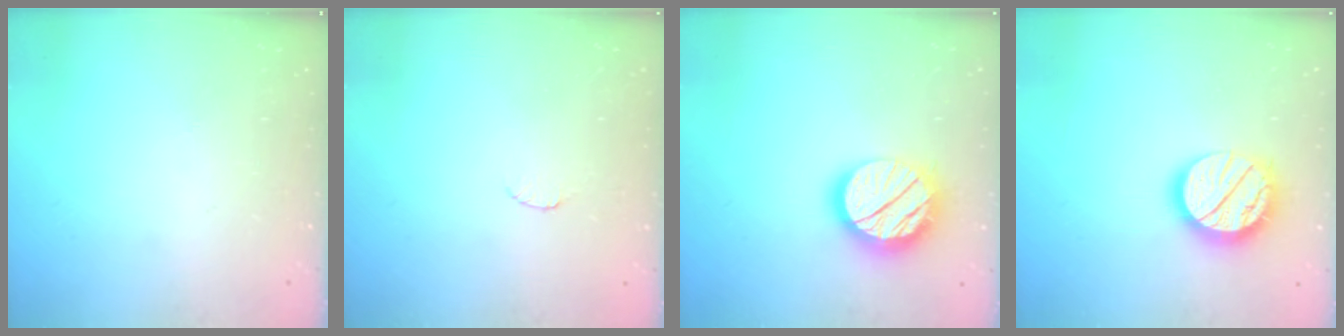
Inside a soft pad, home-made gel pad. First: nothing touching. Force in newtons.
{"total": 4.8, "press": 4.7, "slide": 0.6}
{"total": 16.9, "press": 16.8, "slide": 1.5}
{"total": 17.5, "press": 17.4, "slide": 1.4}